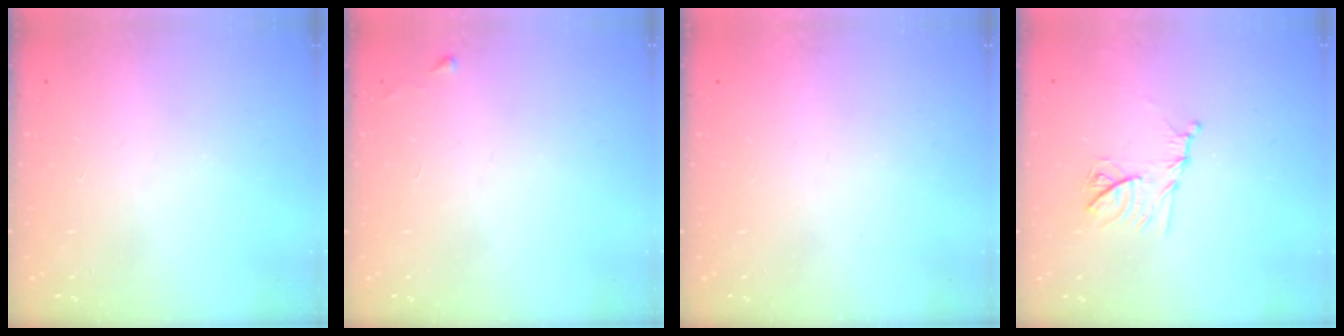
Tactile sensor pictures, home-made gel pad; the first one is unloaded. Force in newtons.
{"total": 3.5, "press": 3.4, "slide": 0.5}
{"total": 1.5, "press": 1.5, "slide": 0.1}
{"total": 11.2, "press": 11.2, "slide": 0.5}